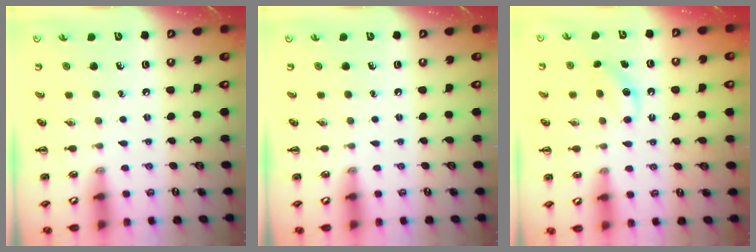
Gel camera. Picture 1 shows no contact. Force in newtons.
{"total": 0.0}
{"total": 4.2, "press": 4.0, "slide": 1.3}